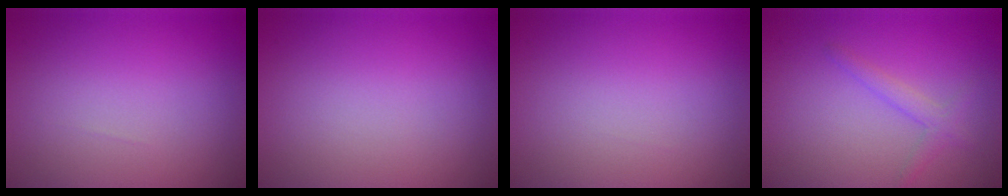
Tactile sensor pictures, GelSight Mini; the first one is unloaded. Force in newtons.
{"total": 0.0}
{"total": 0.0}
{"total": 1.6, "press": 1.6, "slide": 0.1}